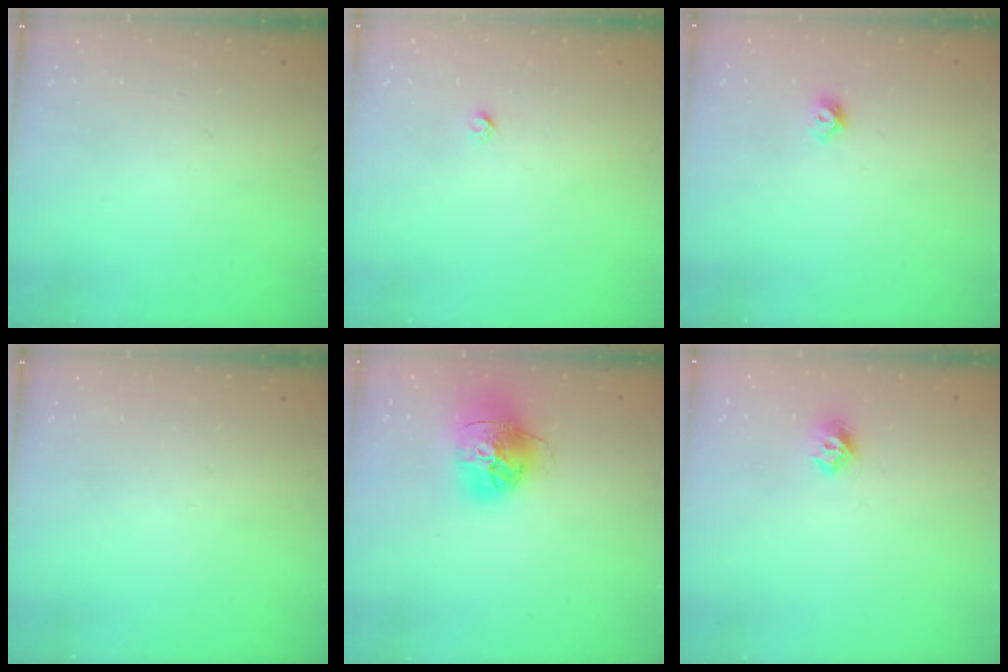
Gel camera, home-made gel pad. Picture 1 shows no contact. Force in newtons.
{"total": 1.9, "press": 1.9, "slide": 0.1}
{"total": 5.5, "press": 5.5, "slide": 0.7}
{"total": 0.0}
{"total": 17.4, "press": 17.3, "slide": 2.1}
{"total": 7.3, "press": 7.3, "slide": 0.6}